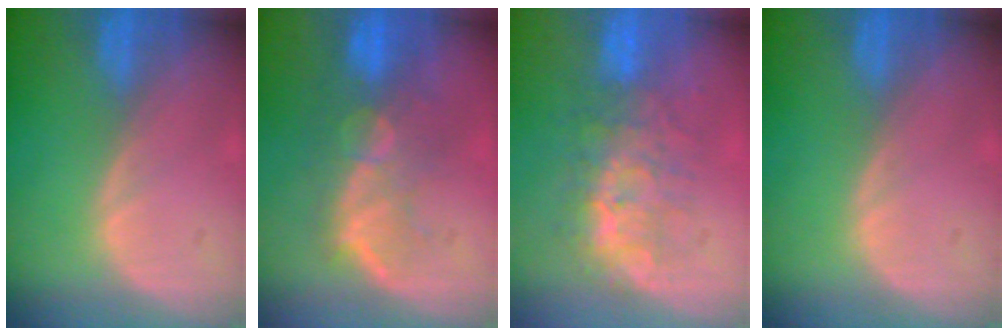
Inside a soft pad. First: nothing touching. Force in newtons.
{"total": 10.1, "press": 8.6, "slide": 5.4}
{"total": 7.6, "press": 7.3, "slide": 2.2}
{"total": 0.0}